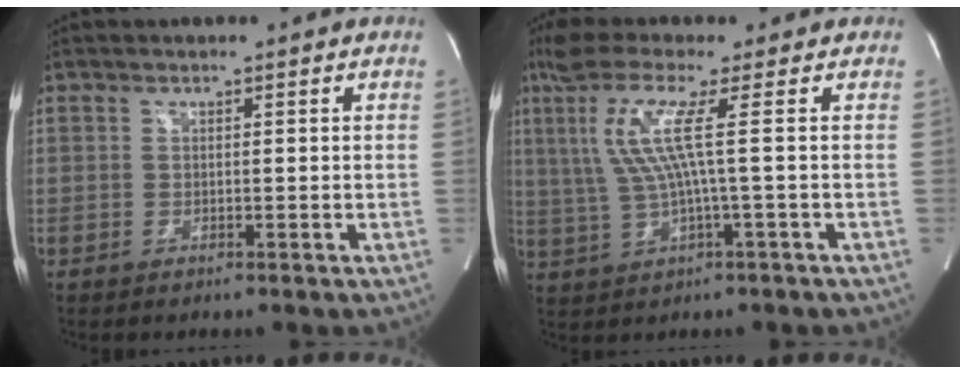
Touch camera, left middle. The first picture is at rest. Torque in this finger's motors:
{"motor_torque": [1.51, -0.28, 0.74, 0.21]}